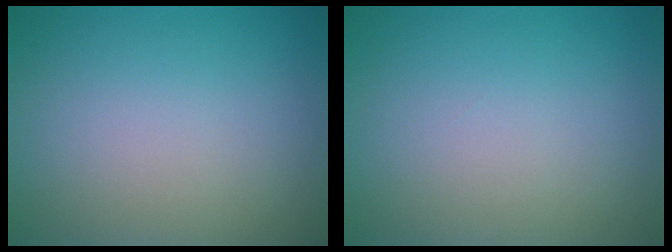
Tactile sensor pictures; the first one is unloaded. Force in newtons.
{"total": 0.0}